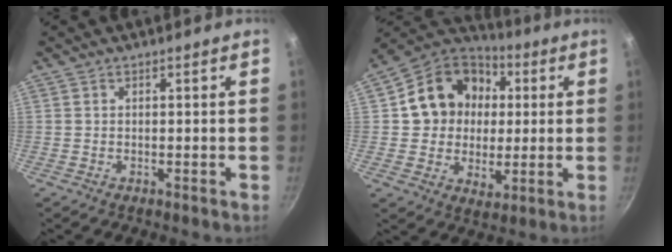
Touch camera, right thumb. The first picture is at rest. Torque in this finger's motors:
{"motor_torque": [-1.00, 1.33, 0.53, -0.51, 0.11]}